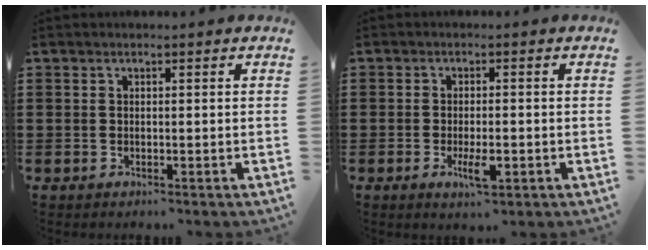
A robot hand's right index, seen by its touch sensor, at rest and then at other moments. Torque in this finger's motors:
{"motor_torque": [0.03, 0.07, 0.33, 0.02]}